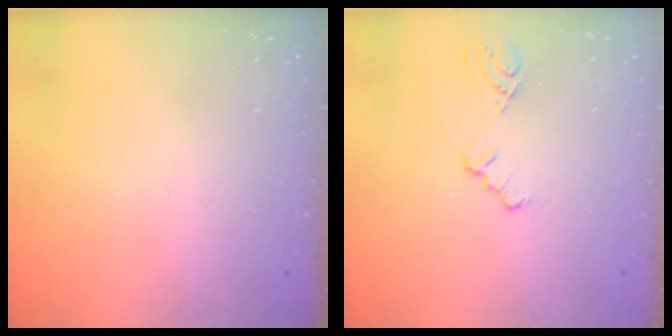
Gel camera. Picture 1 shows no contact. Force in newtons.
{"total": 2.6, "press": 2.5, "slide": 0.5}